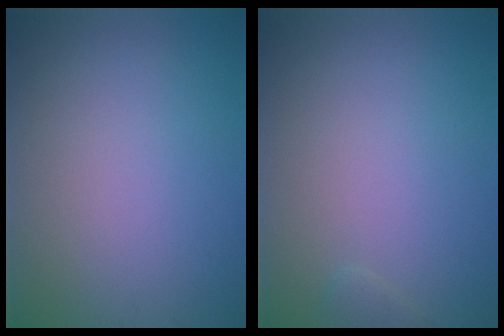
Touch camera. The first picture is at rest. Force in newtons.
{"total": 0.6, "press": 0.6, "slide": 0.1}